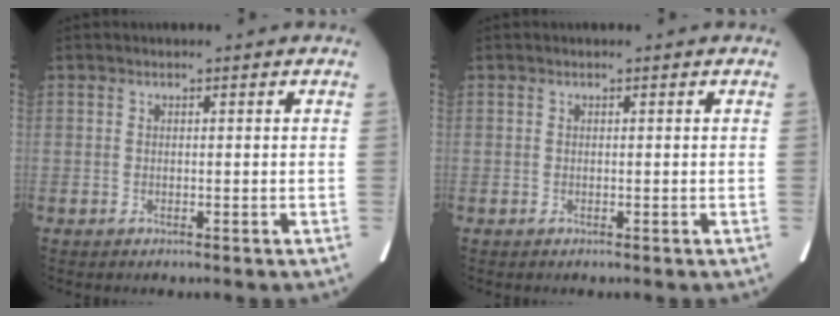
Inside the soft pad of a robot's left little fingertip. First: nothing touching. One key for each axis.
{"total": 0.0}